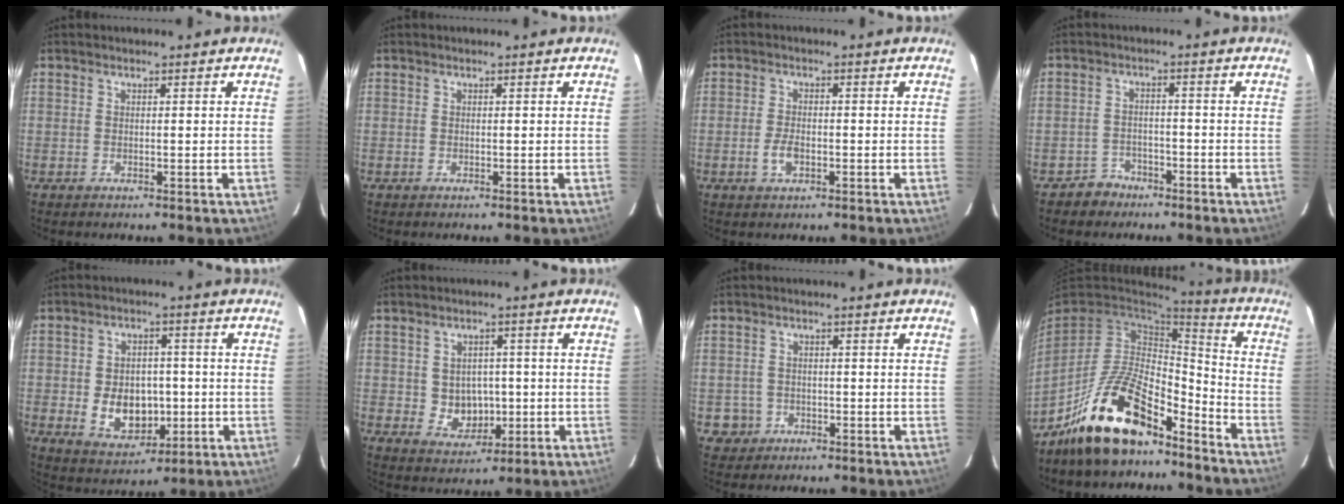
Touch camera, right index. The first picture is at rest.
{"total": 0.0}
{"total": 3.4, "force": [-1.2, 1.8, 2.6], "torque": [-0.057, 0.000, -0.022]}
{"total": 4.0, "force": [-2.9, 2.8, -0.1], "torque": [-0.006, 0.015, -0.050]}
{"total": 9.6, "force": [-1.6, 7.1, 6.4], "torque": [-0.131, 0.000, -0.008]}
{"total": 6.1, "force": [-0.4, 5.4, 2.7], "torque": [-0.055, 0.008, 0.011]}
{"total": 3.7, "force": [-1.2, 3.5, 0.2], "torque": [-0.015, 0.015, -0.015]}
{"total": 17.4, "force": [-12.1, 6.8, 10.4], "torque": [-0.217, 0.007, -0.213]}